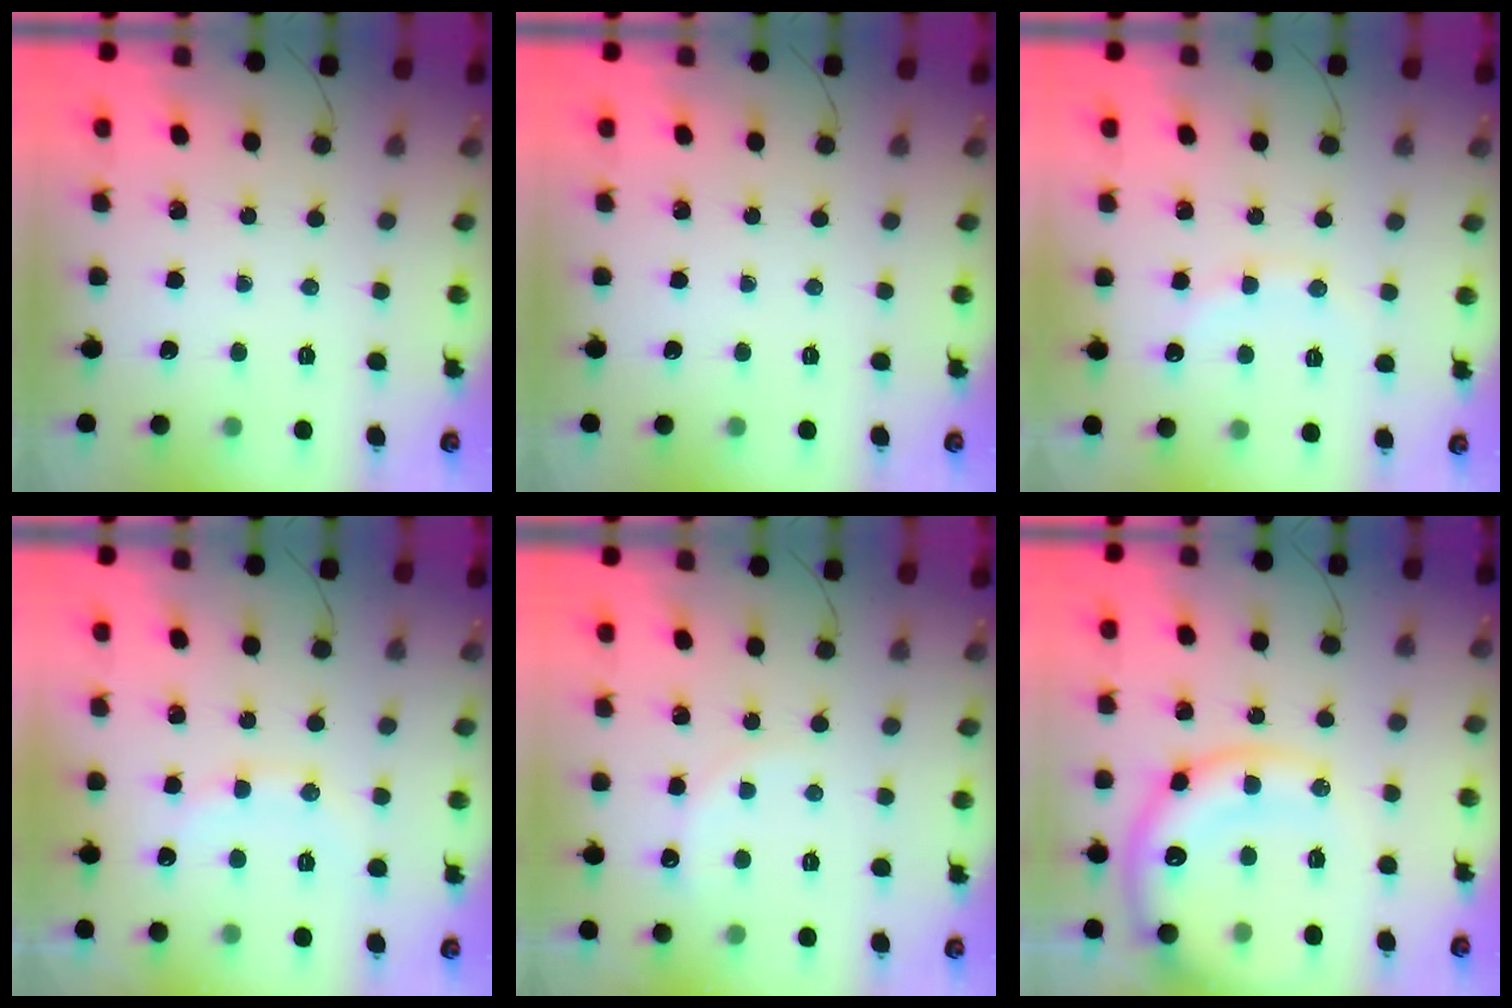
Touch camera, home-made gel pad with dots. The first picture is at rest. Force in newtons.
{"total": 0.0}
{"total": 7.1, "press": 6.8, "slide": 1.8}
{"total": 10.3, "press": 10.2, "slide": 1.1}
{"total": 6.7, "press": 6.6, "slide": 1.4}
{"total": 17.9, "press": 17.6, "slide": 3.1}